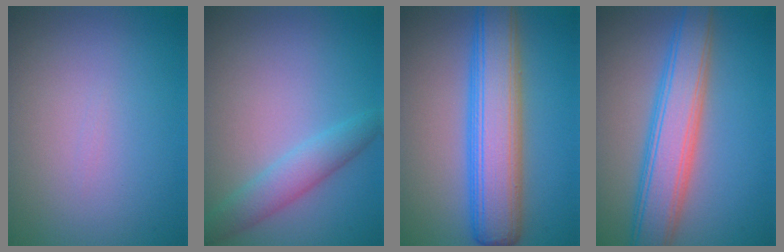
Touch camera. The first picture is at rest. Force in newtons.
{"total": 3.0, "press": 3.0, "slide": 0.1}
{"total": 8.3, "press": 8.3, "slide": 0.2}
{"total": 6.6, "press": 6.6, "slide": 0.4}